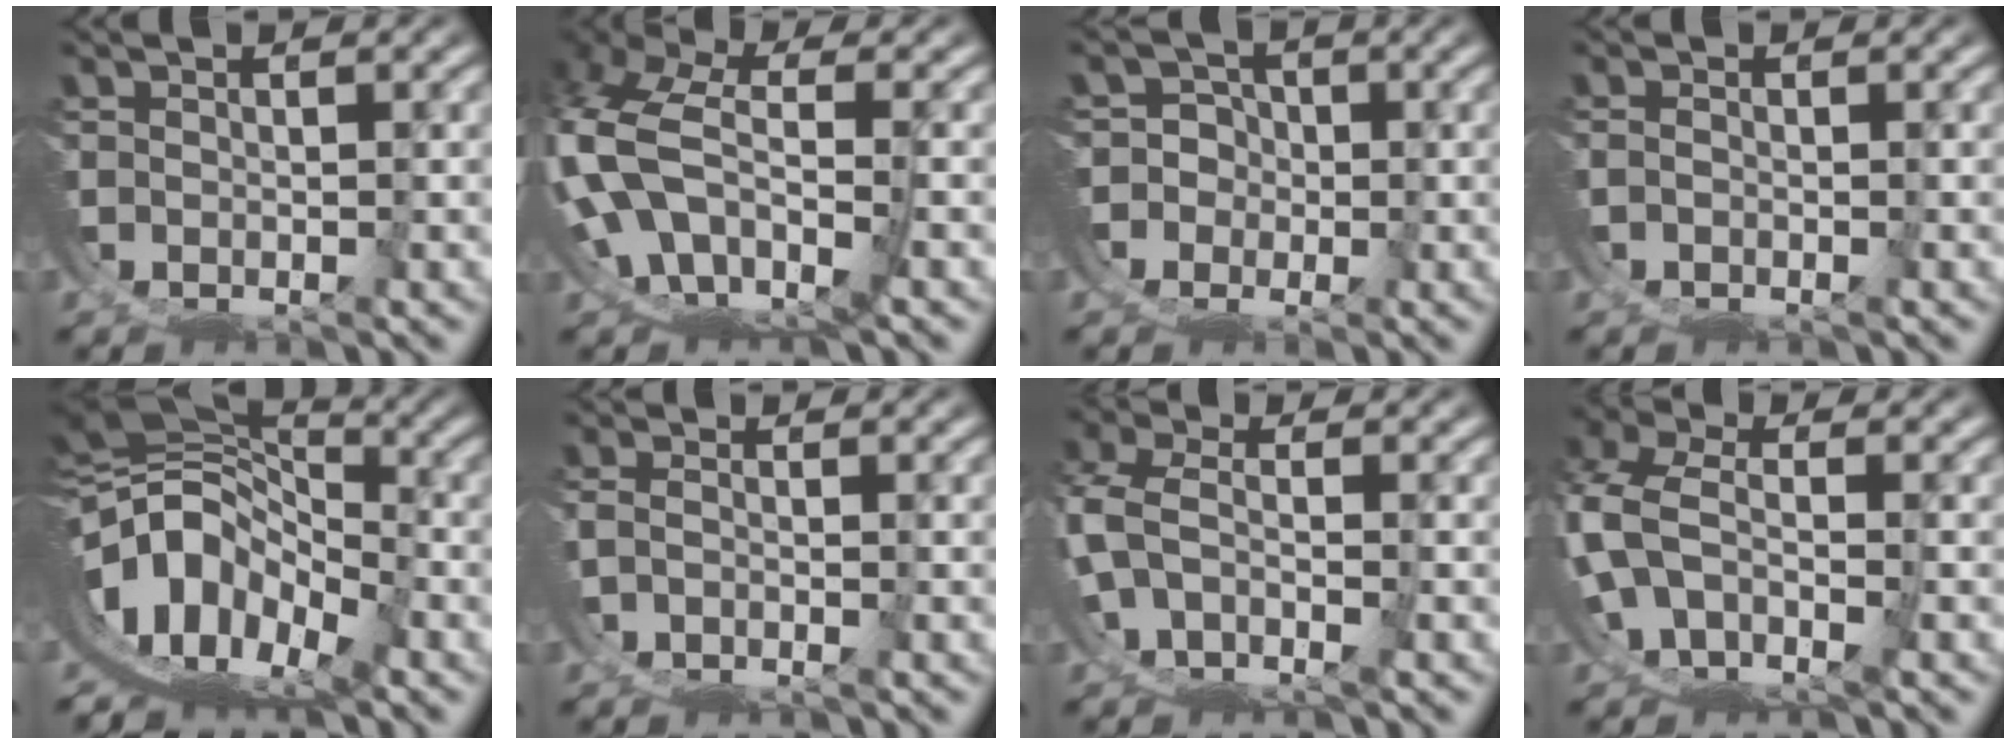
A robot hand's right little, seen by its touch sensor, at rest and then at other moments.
{"total": 11.1, "force": [-1.1, 9.2, 6.1], "torque": [-0.179, -0.050, -0.005]}
{"total": 3.3, "force": [-0.2, 3.2, 0.2], "torque": [-0.006, -0.010, -0.007]}
{"total": 1.3, "force": [-0.5, 1.0, 0.7], "torque": [-0.010, -0.004, -0.008]}
{"total": 20.2, "force": [0.3, 15.8, 12.6], "torque": [-0.245, -0.027, 0.000]}
{"total": 2.6, "force": [-0.9, 2.0, 1.4], "torque": [-0.032, -0.011, -0.011]}
{"total": 6.7, "force": [-1.5, 5.7, 3.1], "torque": [-0.090, -0.033, -0.017]}
{"total": 8.7, "force": [-1.6, 7.5, 4.1], "torque": [-0.124, -0.038, -0.019]}